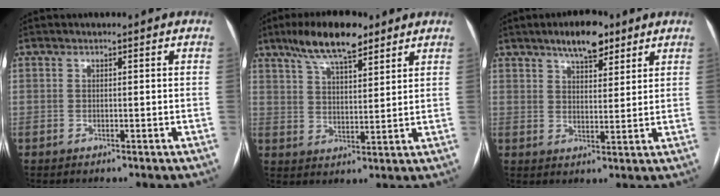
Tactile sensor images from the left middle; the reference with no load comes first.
{"total": 10.5, "force": [7.6, 2.9, 6.7], "torque": [-0.121, 0.015, 0.132]}
{"total": 7.2, "force": [5.1, 2.6, 4.4], "torque": [-0.067, 0.008, 0.081]}